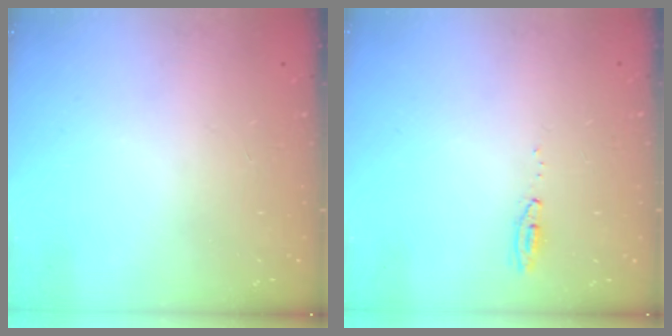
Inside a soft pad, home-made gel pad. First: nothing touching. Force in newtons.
{"total": 11.2, "press": 5.8, "slide": 9.6}